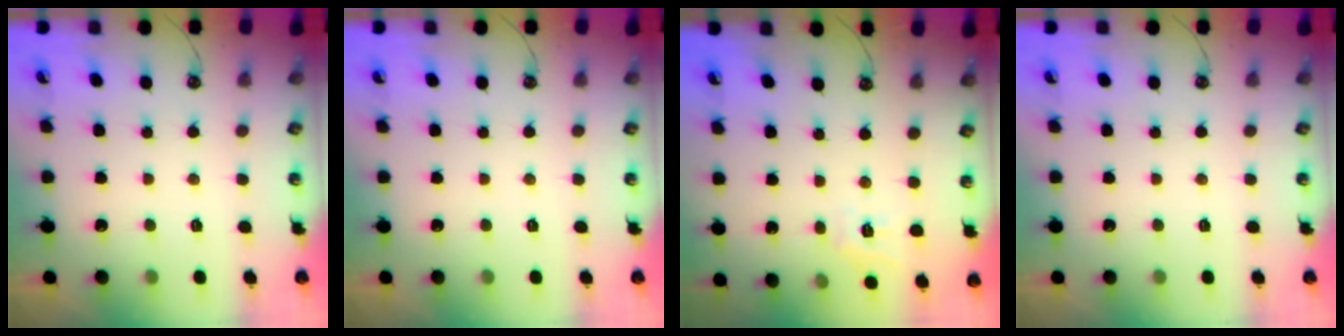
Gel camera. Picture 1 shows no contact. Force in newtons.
{"total": 0.0}
{"total": 5.6, "press": 5.6, "slide": 0.0}
{"total": 0.0}